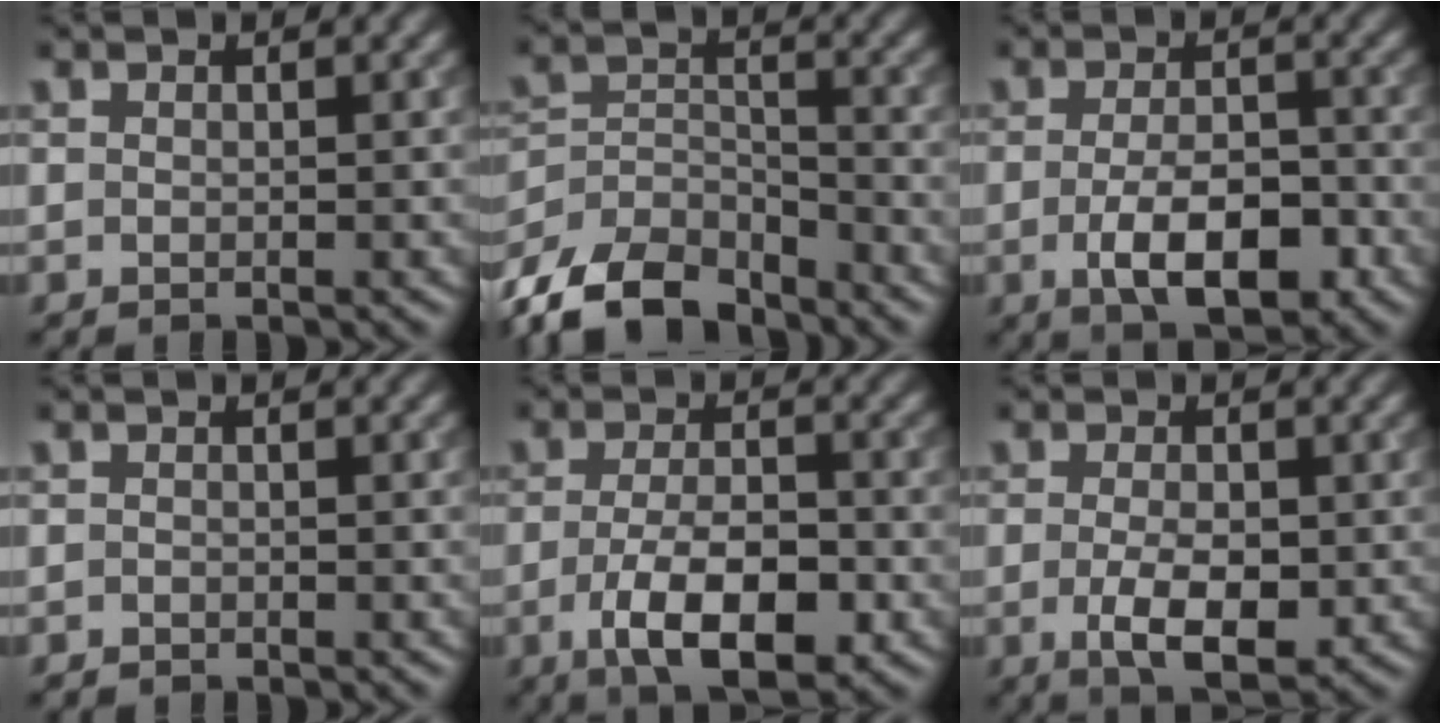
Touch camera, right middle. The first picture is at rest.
{"total": 10.4, "force": [-8.8, 4.3, 3.6], "torque": [-0.060, -0.010, -0.150]}
{"total": 5.8, "force": [-2.1, 2.5, 4.8], "torque": [-0.086, -0.006, -0.034]}
{"total": 0.6, "force": [-0.5, 0.2, 0.0], "torque": [0.003, -0.004, -0.010]}
{"total": 6.7, "force": [-2.6, 2.6, 5.6], "torque": [-0.103, -0.007, -0.043]}
{"total": 4.5, "force": [-1.0, 2.1, 3.9], "torque": [-0.075, -0.008, -0.014]}